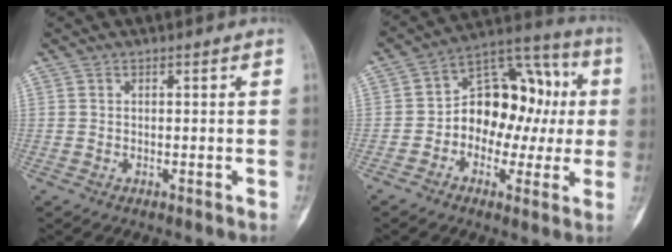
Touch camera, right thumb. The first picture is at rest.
{"total": 16.1, "force": [-0.2, 11.5, 11.2], "torque": [-0.109, 0.054, -0.014]}